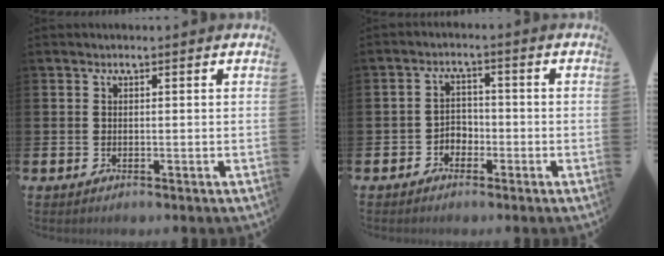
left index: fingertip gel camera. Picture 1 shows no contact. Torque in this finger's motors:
{"motor_torque": [-0.09, -0.07, 0.05, -0.01]}